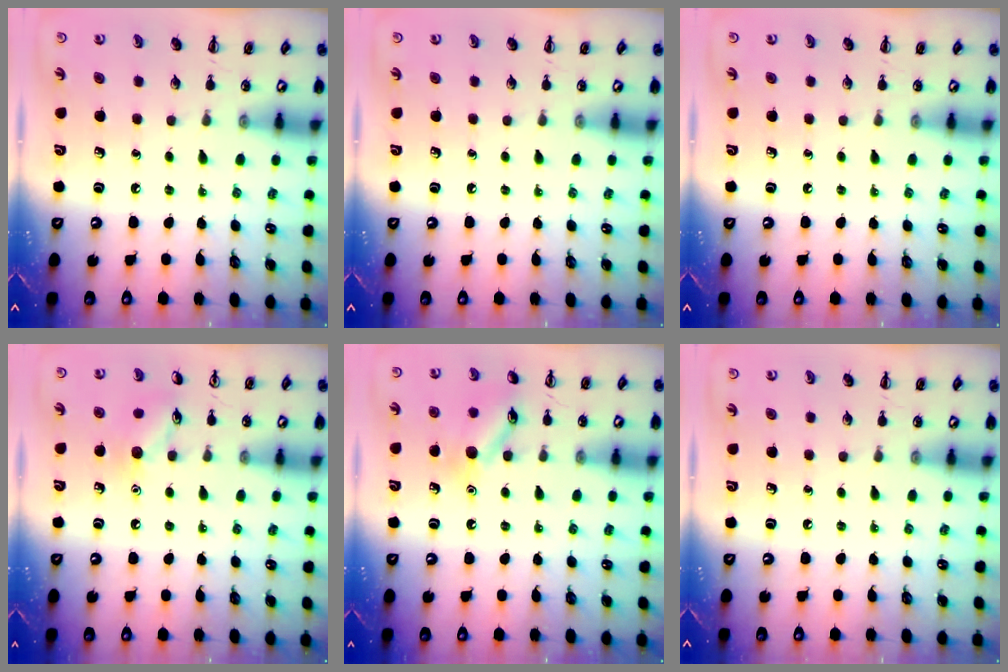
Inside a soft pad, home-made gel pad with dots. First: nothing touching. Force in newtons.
{"total": 0.0}
{"total": 0.0}
{"total": 7.4, "press": 7.3, "slide": 0.9}
{"total": 11.2, "press": 11.2, "slide": 0.5}
{"total": 0.0}